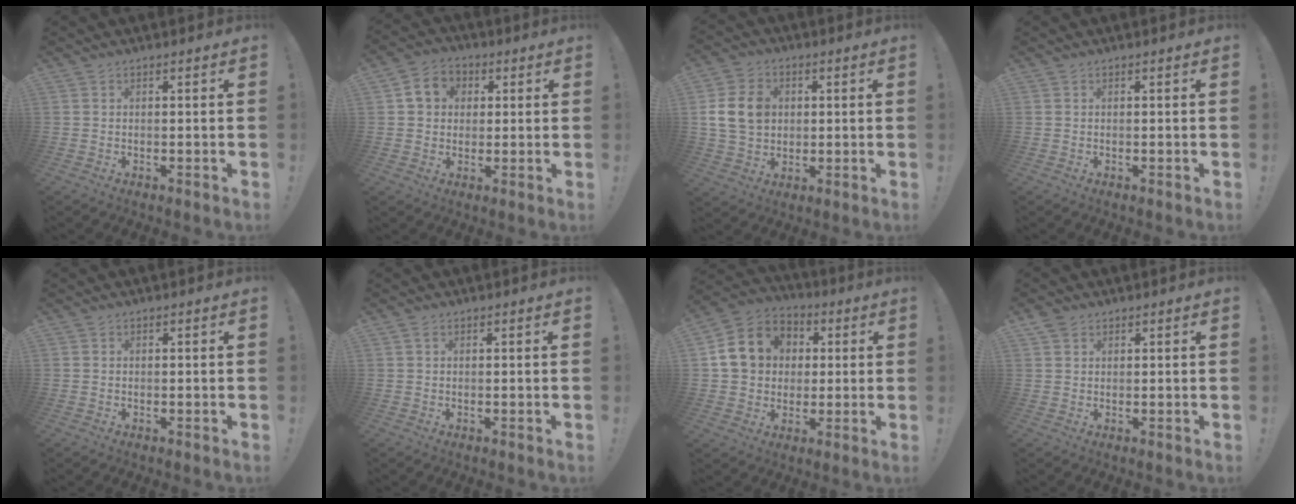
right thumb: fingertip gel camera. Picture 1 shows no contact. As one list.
[{"total": 8.1, "force": [2.5, 6.9, 3.3], "torque": [-0.048, 0.001, 0.051]}, {"total": 12.1, "force": [2.1, 9.6, 7.0], "torque": [-0.128, 0.001, 0.047]}, {"total": 0.0}, {"total": 0.0}, {"total": 0.7, "force": [0.3, 0.5, 0.4], "torque": [-0.008, 0.002, 0.006]}, {"total": 14.0, "force": [2.7, 12.3, 6.2], "torque": [-0.083, 0.007, 0.064]}, {"total": 2.4, "force": [1.6, 1.6, 0.6], "torque": [-0.013, -0.002, 0.033]}]